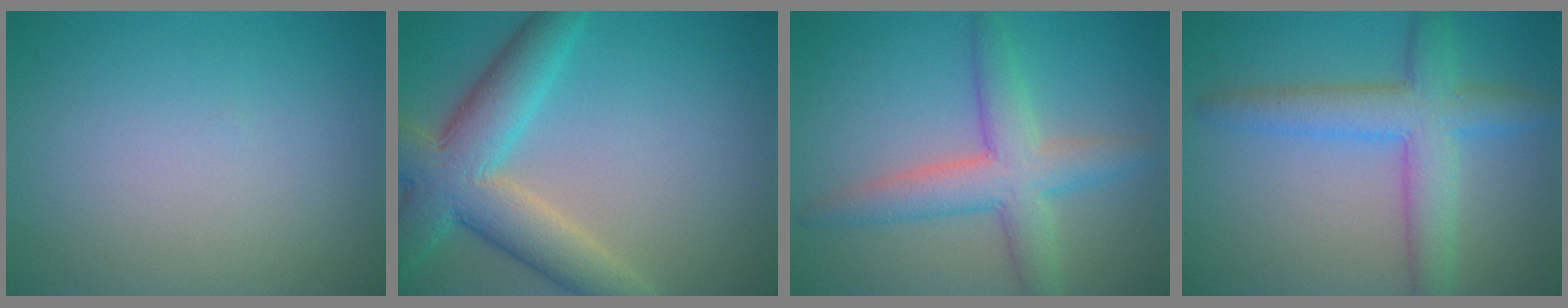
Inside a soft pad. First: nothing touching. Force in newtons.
{"total": 7.9, "press": 7.9, "slide": 0.4}
{"total": 5.4, "press": 5.4, "slide": 0.3}
{"total": 5.6, "press": 5.6, "slide": 0.3}